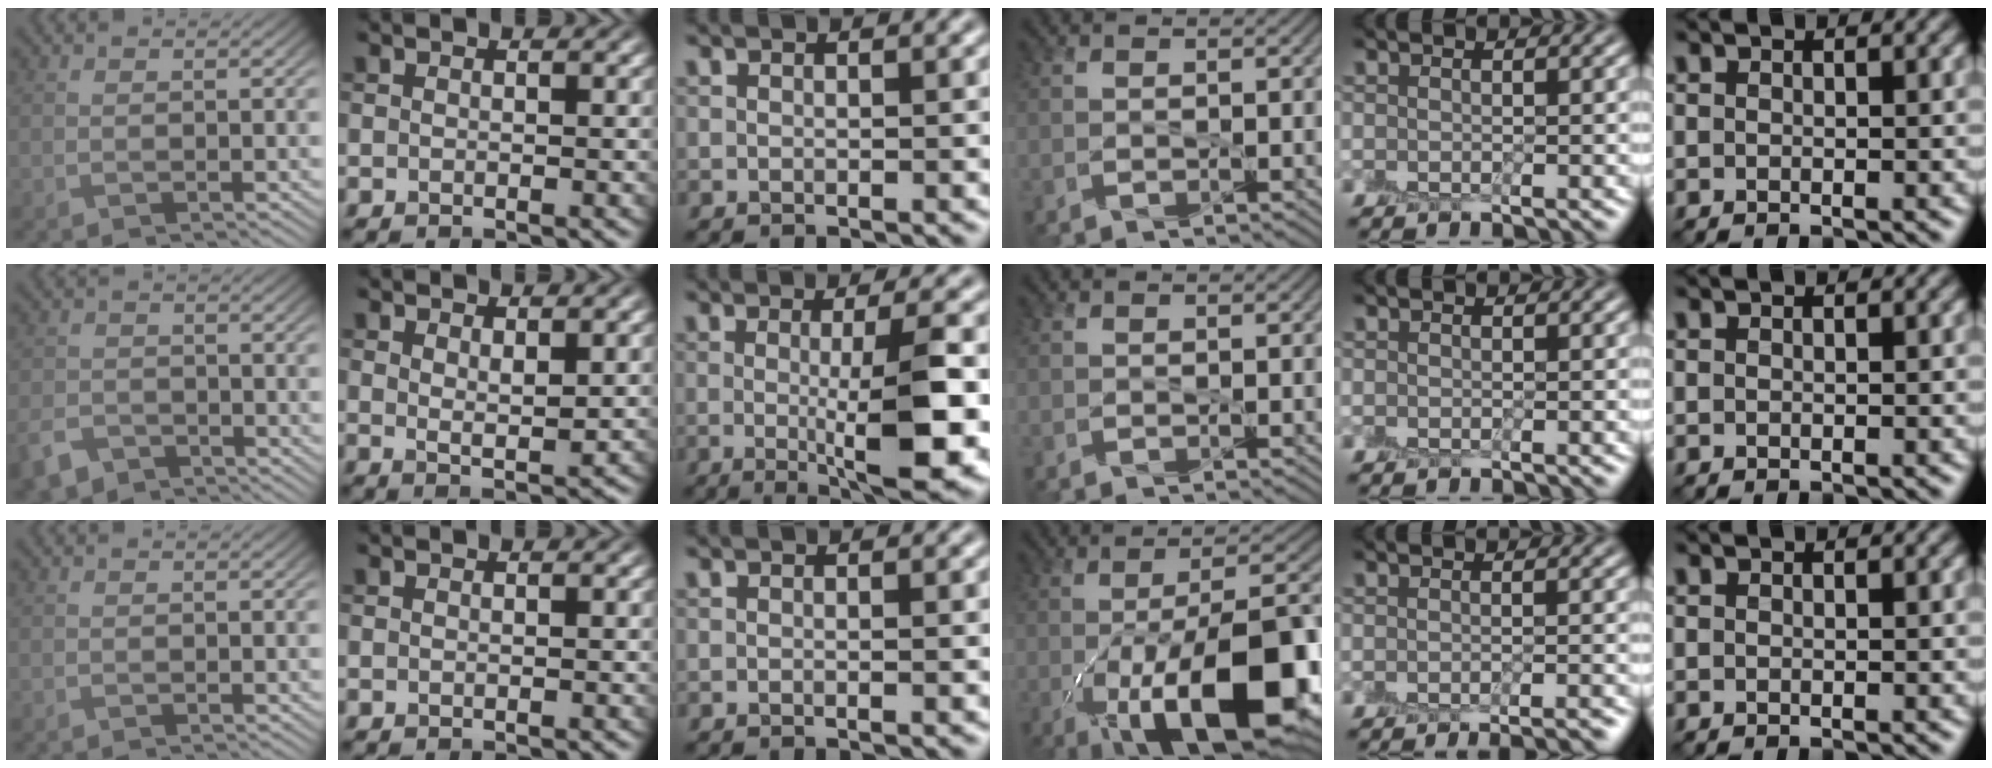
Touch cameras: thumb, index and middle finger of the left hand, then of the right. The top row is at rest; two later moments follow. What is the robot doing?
{"motion": "peel", "object": "shipping label"}